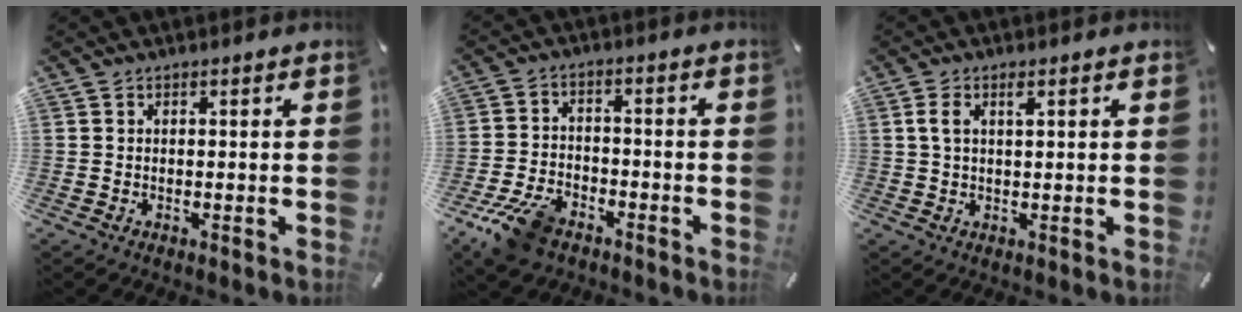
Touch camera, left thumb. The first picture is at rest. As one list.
[{"total": 10.0, "force": [-6.5, 5.5, 5.2], "torque": [-0.109, 0.029, -0.121]}, {"total": 3.0, "force": [1.1, 1.2, 2.5], "torque": [-0.060, 0.002, 0.015]}]